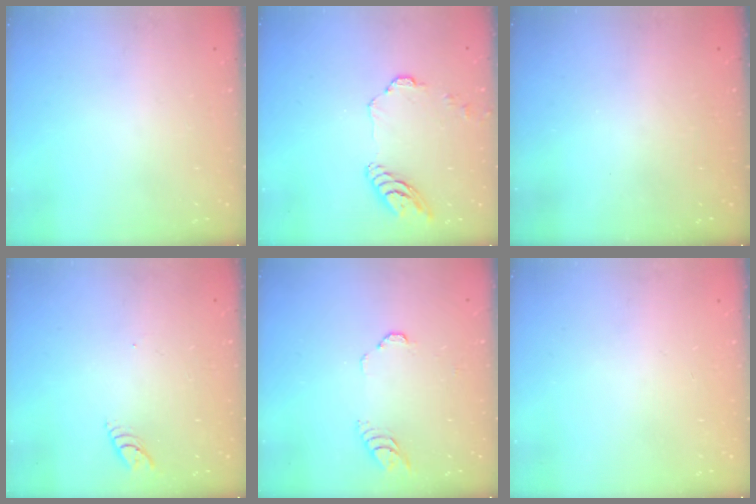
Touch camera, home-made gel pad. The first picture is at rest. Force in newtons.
{"total": 10.8, "press": 10.7, "slide": 1.0}
{"total": 0.0}
{"total": 3.9, "press": 3.9, "slide": 0.4}
{"total": 3.9, "press": 3.9, "slide": 0.3}
{"total": 0.0}